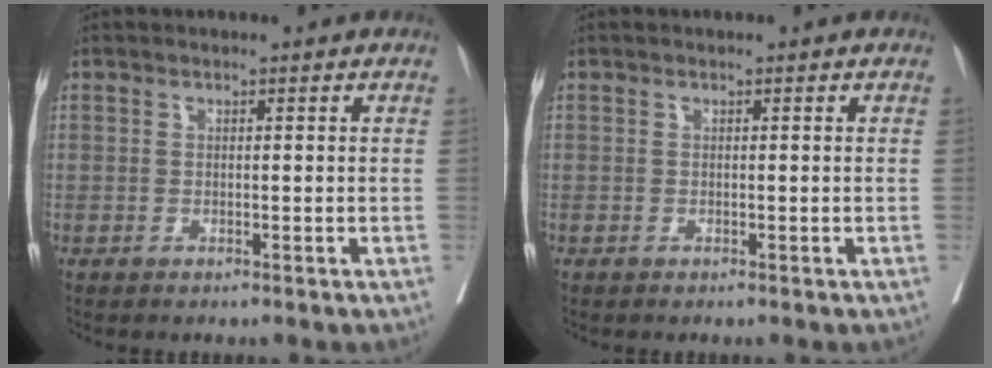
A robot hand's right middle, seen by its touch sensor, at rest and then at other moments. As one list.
[{"total": 0.0}]